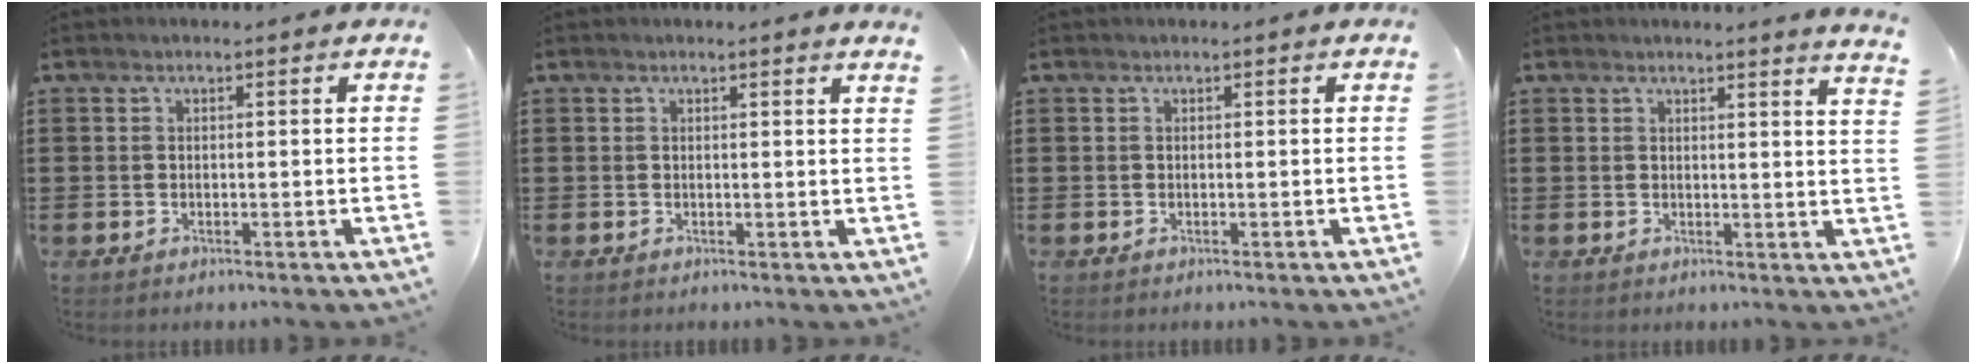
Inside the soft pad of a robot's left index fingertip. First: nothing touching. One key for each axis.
{"total": 0.8, "fx": 0.6, "fy": -0.3, "fz": 0.4, "tx": -0.009, "ty": -0.005, "tz": 0.013}
{"total": 0.0}
{"total": 2.3, "fx": 2.1, "fy": -0.8, "fz": 0.6, "tx": -0.017, "ty": -0.012, "tz": 0.039}